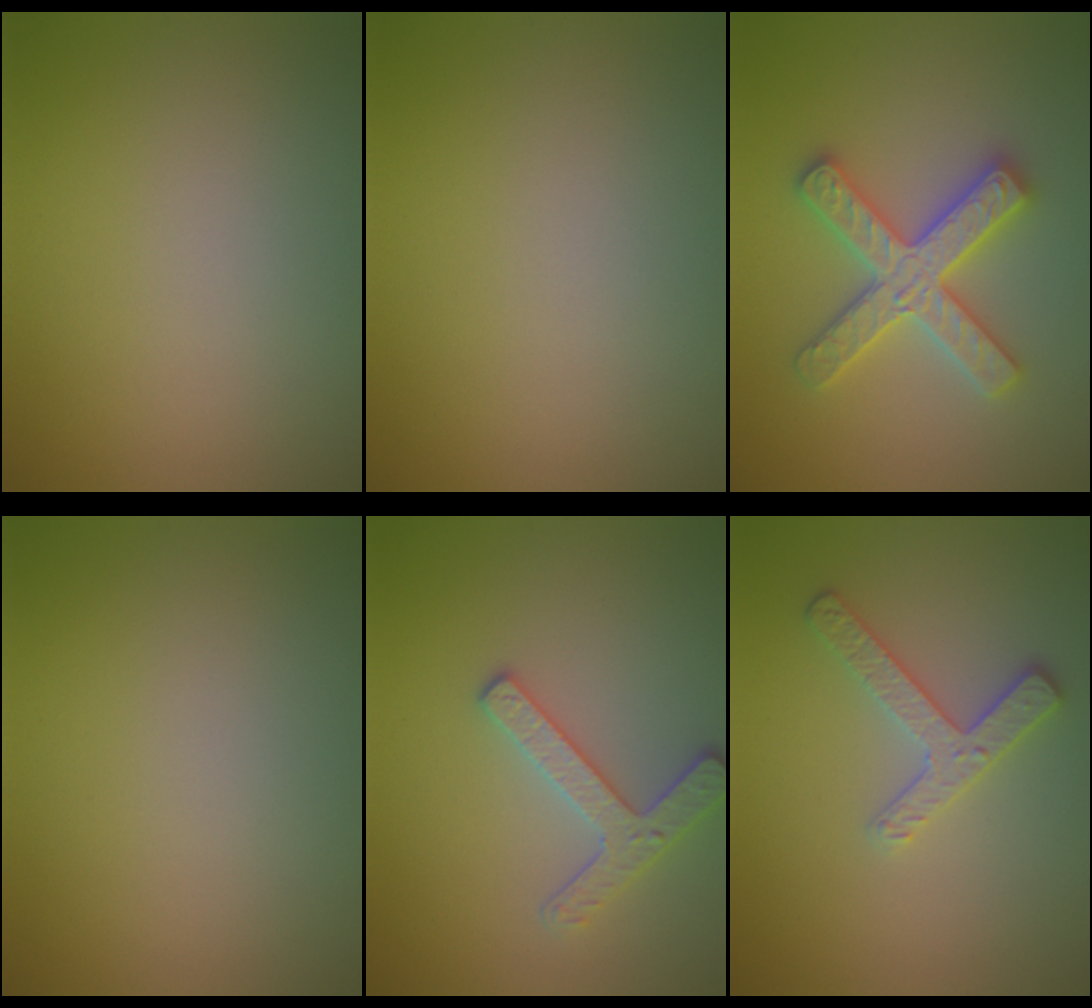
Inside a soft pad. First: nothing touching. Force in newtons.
{"total": 0.0}
{"total": 5.1, "press": 5.0, "slide": 0.7}
{"total": 0.0}
{"total": 2.7, "press": 2.6, "slide": 0.7}
{"total": 2.5, "press": 2.4, "slide": 0.8}